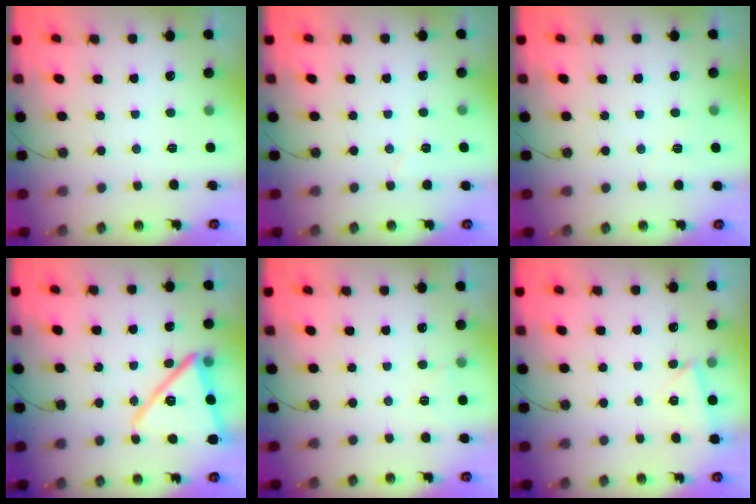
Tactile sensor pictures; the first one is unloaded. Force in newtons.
{"total": 3.3, "press": 2.6, "slide": 2.1}
{"total": 2.4, "press": 2.2, "slide": 1.0}
{"total": 16.6, "press": 16.5, "slide": 1.9}
{"total": 3.6, "press": 3.4, "slide": 1.1}
{"total": 2.9, "press": 2.8, "slide": 0.6}